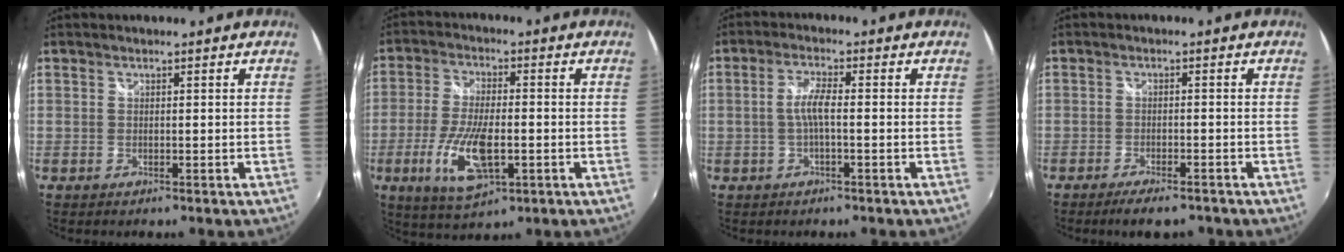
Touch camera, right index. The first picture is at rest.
{"total": 11.6, "force": [-3.6, 4.1, 10.3], "torque": [-0.213, -0.016, -0.065]}
{"total": 3.7, "force": [-0.7, 0.4, 3.6], "torque": [-0.074, 0.007, -0.012]}
{"total": 5.4, "force": [-4.2, 1.5, 2.9], "torque": [-0.066, -0.007, -0.070]}